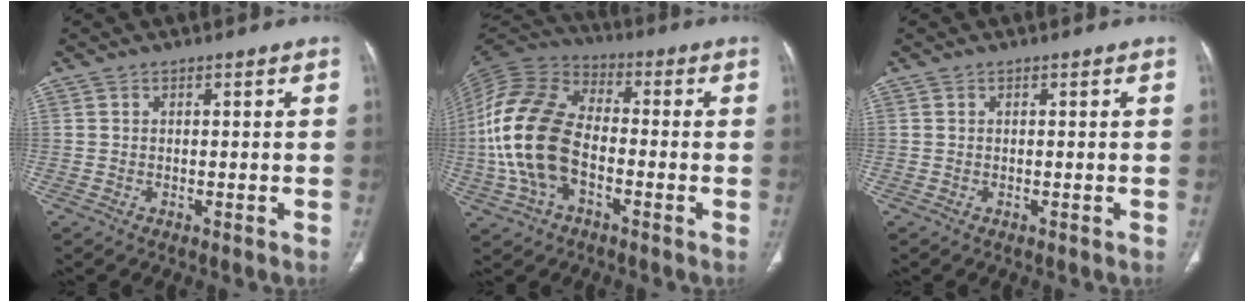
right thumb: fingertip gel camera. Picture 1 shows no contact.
{"total": 17.9, "force": [-3.2, 10.9, 13.8], "torque": [-0.293, 0.027, -0.064]}
{"total": 0.0}